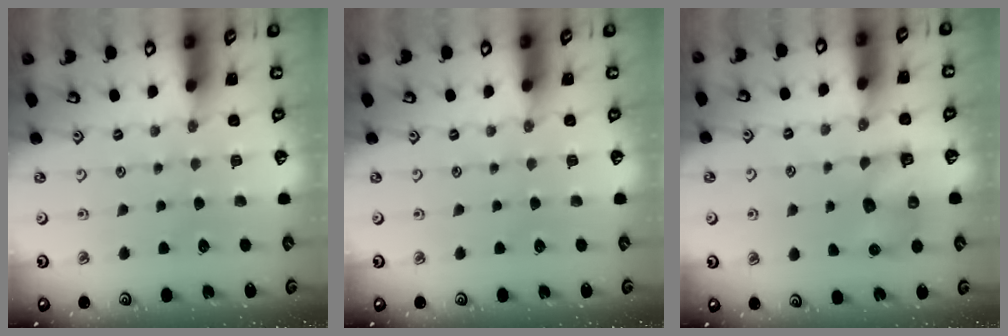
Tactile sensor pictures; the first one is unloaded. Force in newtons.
{"total": 0.0}
{"total": 6.6, "press": 6.6, "slide": 0.6}